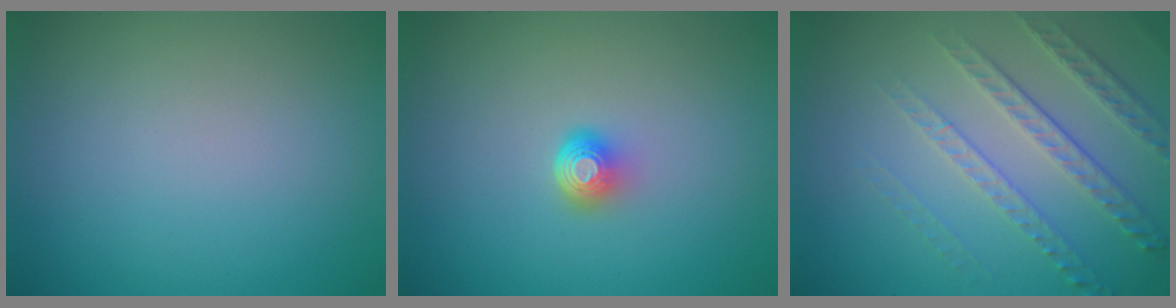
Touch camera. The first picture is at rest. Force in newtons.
{"total": 2.1, "press": 1.4, "slide": 1.6}
{"total": 4.9, "press": 3.4, "slide": 3.6}